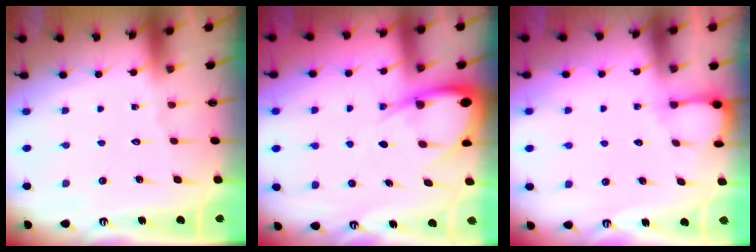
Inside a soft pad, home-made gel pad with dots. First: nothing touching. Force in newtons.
{"total": 8.4, "press": 8.4, "slide": 0.8}
{"total": 3.9, "press": 3.9, "slide": 0.4}